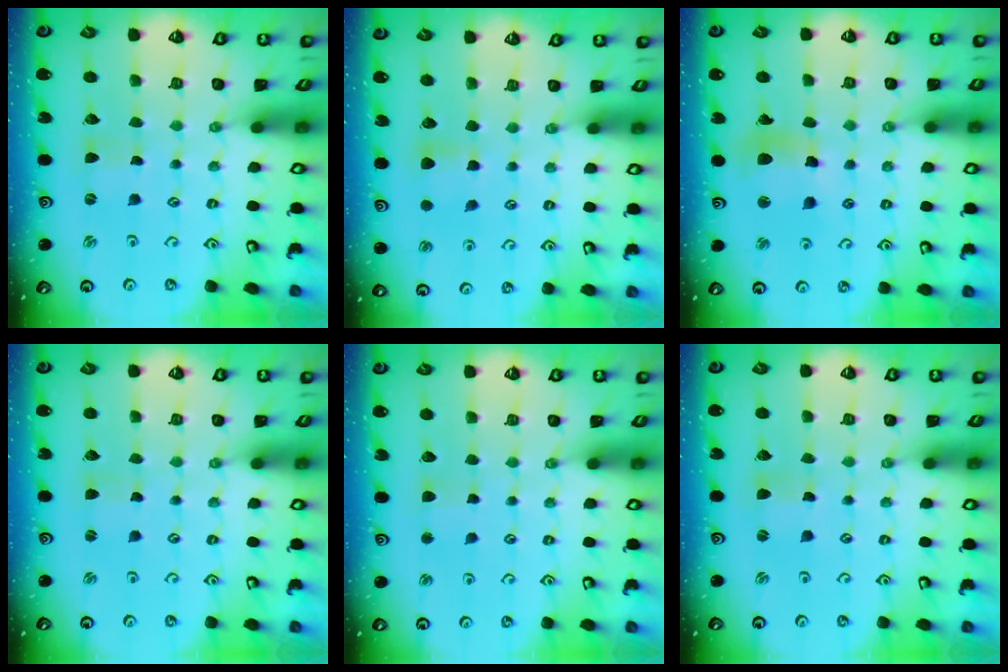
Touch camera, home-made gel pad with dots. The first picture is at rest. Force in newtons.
{"total": 5.3, "press": 5.3, "slide": 0.9}
{"total": 11.0, "press": 10.8, "slide": 1.9}
{"total": 1.7, "press": 1.6, "slide": 0.3}
{"total": 2.5, "press": 2.5, "slide": 0.3}
{"total": 0.9, "press": 0.8, "slide": 0.2}